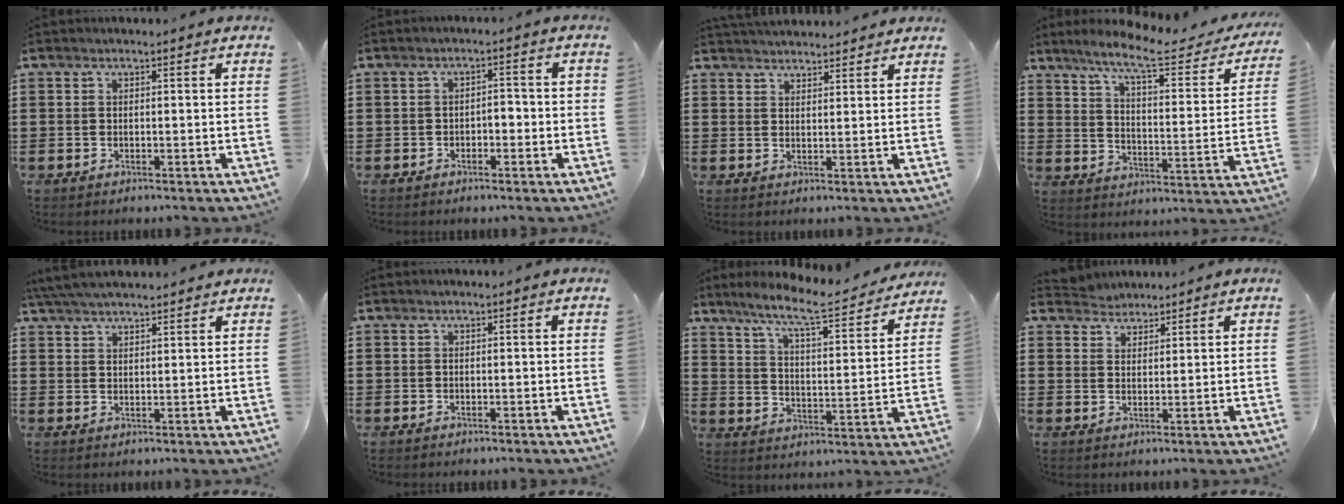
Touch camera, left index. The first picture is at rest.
{"total": 2.0, "force": [-1.3, 1.0, 1.1], "torque": [-0.025, 0.004, -0.030]}
{"total": 2.8, "force": [2.8, 0.2, -0.1], "torque": [-0.004, -0.006, 0.054]}
{"total": 8.7, "force": [6.9, 0.5, 5.3], "torque": [-0.112, -0.039, 0.110]}
{"total": 4.5, "force": [4.2, 0.3, 1.5], "torque": [-0.040, -0.007, 0.080]}
{"total": 0.0}
{"total": 8.1, "force": [6.9, 0.0, 4.1], "torque": [-0.099, -0.046, 0.111]}
{"total": 2.8, "force": [2.6, 0.8, -0.5], "torque": [0.000, 0.000, 0.051]}